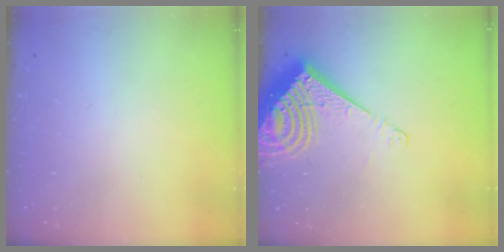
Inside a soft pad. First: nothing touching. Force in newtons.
{"total": 13.1, "press": 13.1, "slide": 1.5}